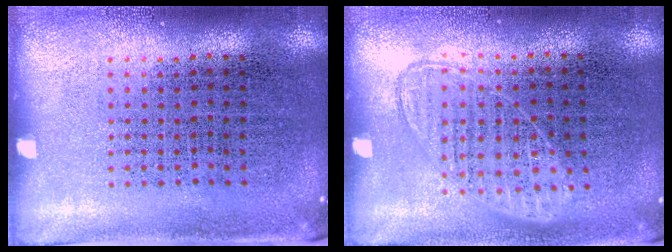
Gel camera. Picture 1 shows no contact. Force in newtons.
{"total": 0.9, "press": 0.9, "slide": 0.3}